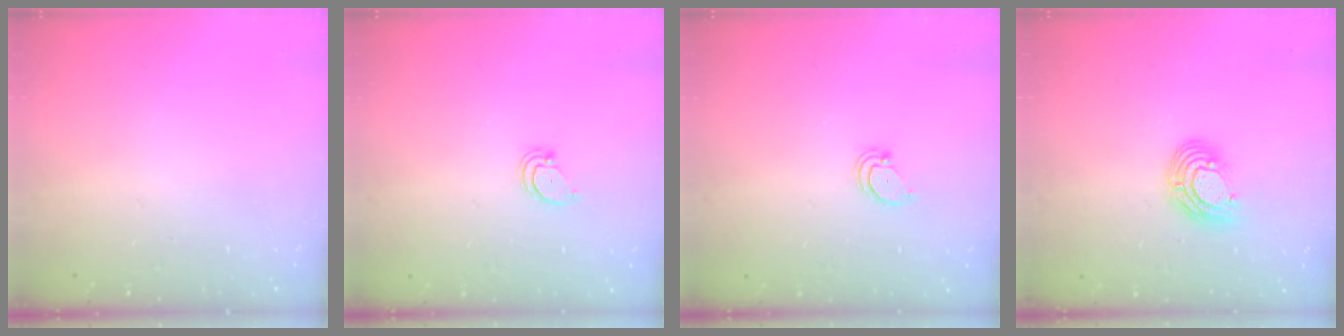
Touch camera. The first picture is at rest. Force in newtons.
{"total": 2.0, "press": 2.0, "slide": 0.2}
{"total": 2.0, "press": 2.0, "slide": 0.2}
{"total": 8.5, "press": 8.4, "slide": 1.3}